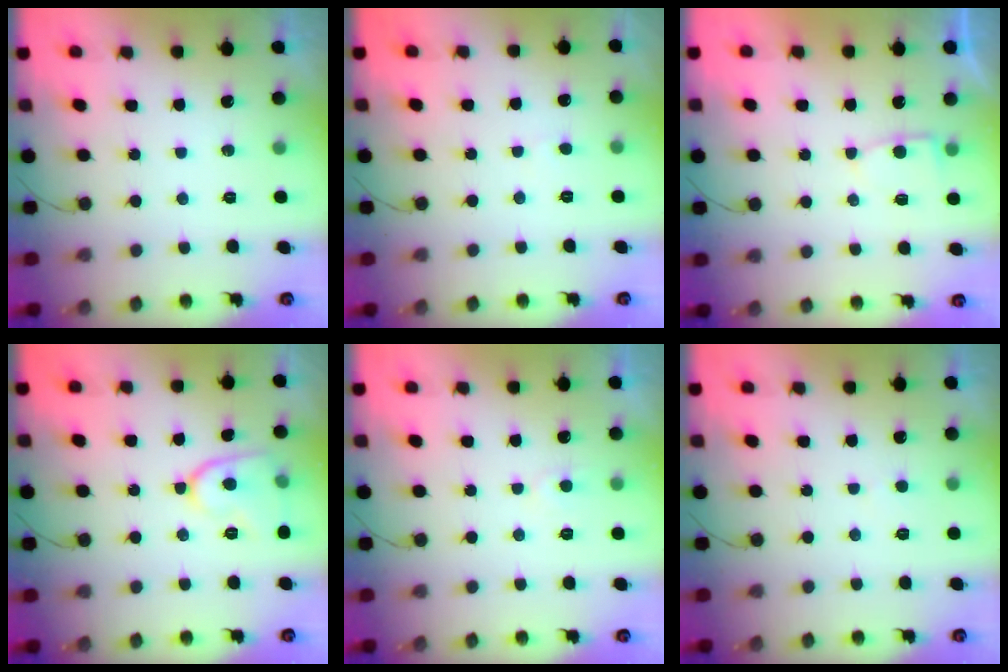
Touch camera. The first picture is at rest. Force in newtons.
{"total": 2.2, "press": 2.2, "slide": 0.2}
{"total": 3.3, "press": 3.3, "slide": 0.4}
{"total": 9.7, "press": 9.7, "slide": 0.4}
{"total": 4.4, "press": 4.4, "slide": 0.3}
{"total": 2.4, "press": 2.4, "slide": 0.2}